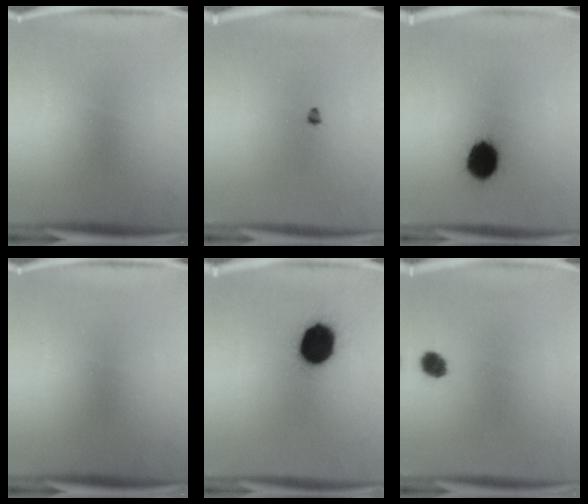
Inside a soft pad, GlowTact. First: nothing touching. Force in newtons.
{"total": 1.1}
{"total": 11.4}
{"total": 0.0}
{"total": 16.7}
{"total": 3.4}